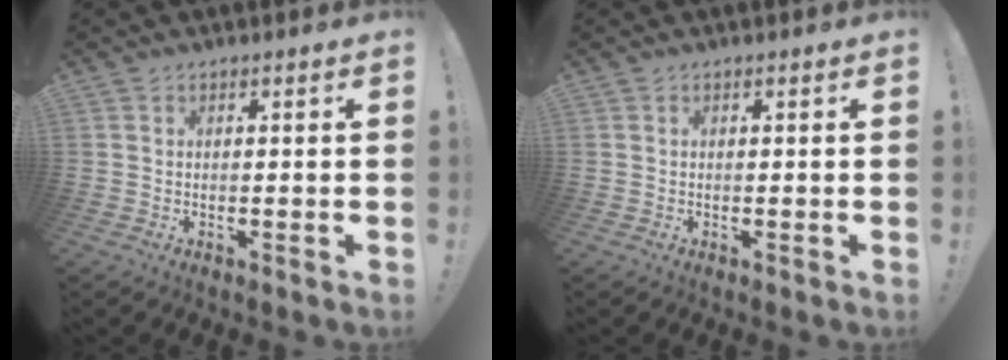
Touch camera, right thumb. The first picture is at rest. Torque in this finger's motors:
{"motor_torque": [0.00, 0.00, 0.20, -0.08, -0.03]}